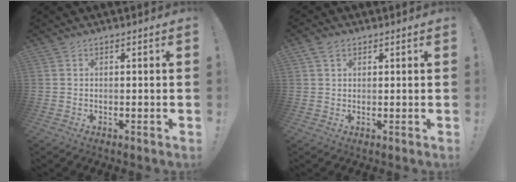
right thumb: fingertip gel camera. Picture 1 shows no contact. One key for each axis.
{"total": 3.3, "fx": 1.8, "fy": 2.2, "fz": 1.7, "tx": -0.026, "ty": -0.003, "tz": 0.033}